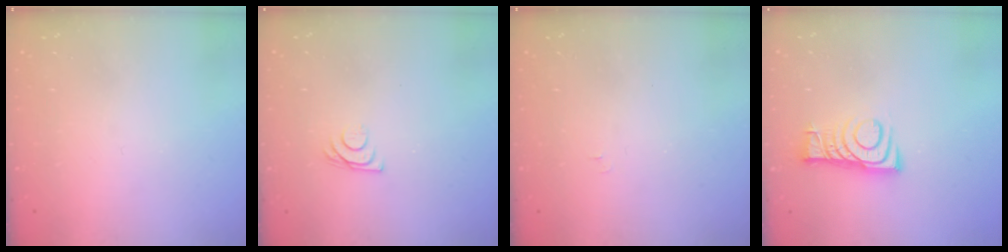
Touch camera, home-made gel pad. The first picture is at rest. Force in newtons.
{"total": 6.1, "press": 6.0, "slide": 0.8}
{"total": 3.7, "press": 3.7, "slide": 0.5}
{"total": 8.0, "press": 7.9, "slide": 0.5}